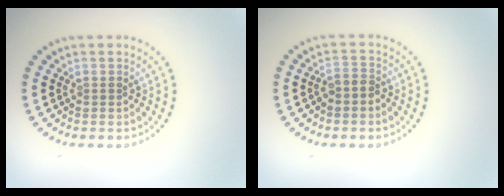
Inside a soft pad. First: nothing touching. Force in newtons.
{"total": 1.6, "press": 1.3, "slide": 1.0}